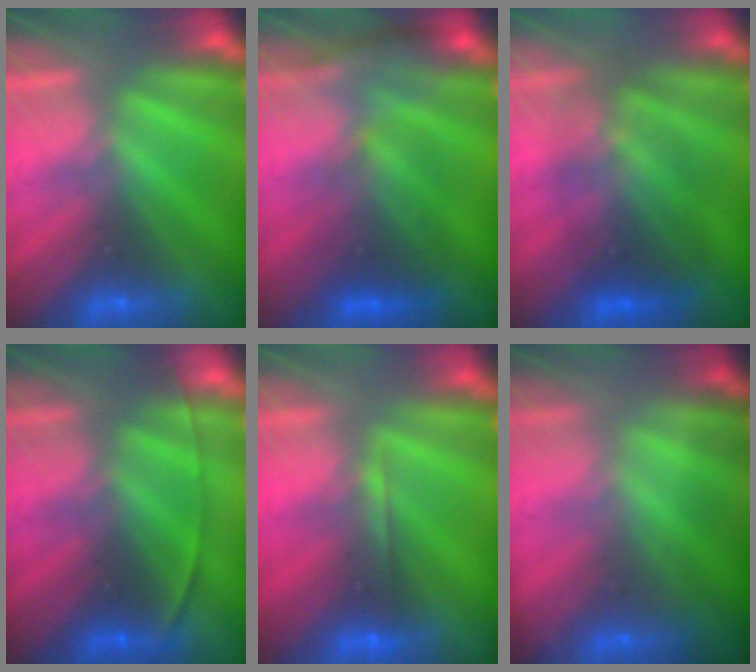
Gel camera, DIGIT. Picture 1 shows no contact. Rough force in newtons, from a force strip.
{"total": 2.6}
{"total": 3.4}
{"total": 1.7}
{"total": 1.7}
{"total": 1.7}